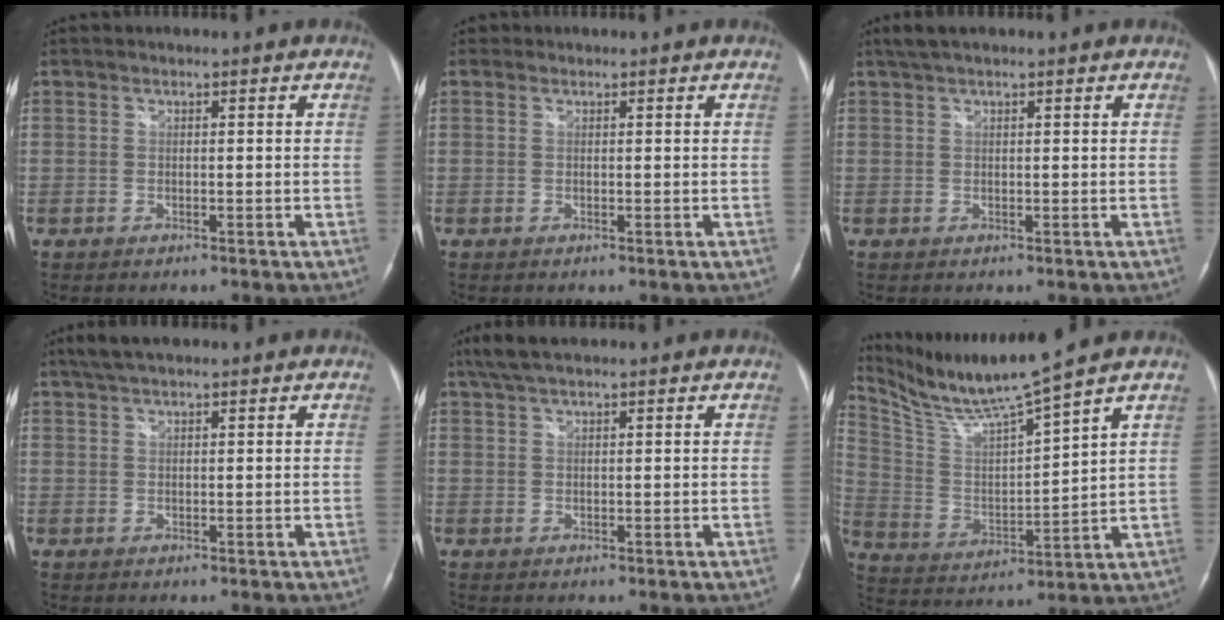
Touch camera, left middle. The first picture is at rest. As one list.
[{"total": 0.6, "force": [0.4, 0.4, 0.0], "torque": [0.001, 0.003, 0.005]}, {"total": 3.0, "force": [2.3, 0.5, 1.8], "torque": [-0.038, 0.023, 0.044]}, {"total": 3.8, "force": [3.0, 0.8, 2.1], "torque": [-0.045, 0.020, 0.056]}, {"total": 4.3, "force": [3.4, 0.8, 2.5], "torque": [-0.054, 0.022, 0.065]}, {"total": 12.8, "force": [11.3, -2.2, 5.6], "torque": [-0.120, -0.003, 0.223]}]